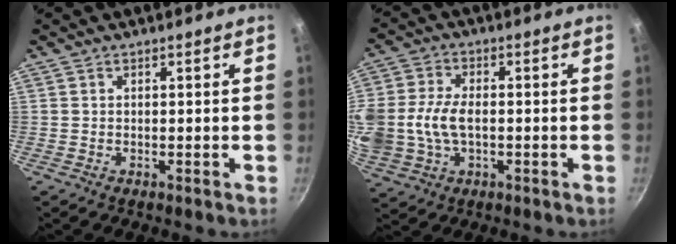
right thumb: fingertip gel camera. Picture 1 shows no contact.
{"total": 15.1, "force": [-1.0, 10.5, 10.9], "torque": [-0.251, 0.018, -0.019]}